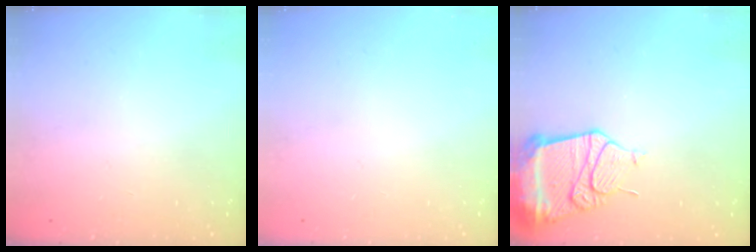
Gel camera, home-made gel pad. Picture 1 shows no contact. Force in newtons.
{"total": 0.0}
{"total": 14.5, "press": 14.4, "slide": 1.7}